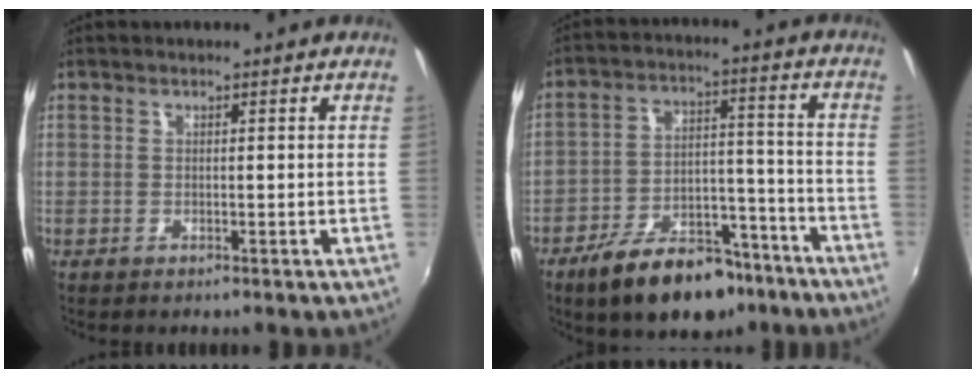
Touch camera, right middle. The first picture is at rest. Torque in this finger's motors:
{"motor_torque": [1.13, -1.01, 0.25, 0.02]}